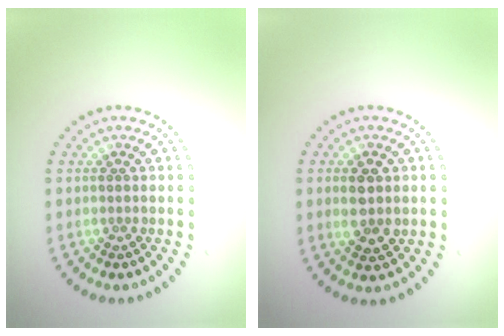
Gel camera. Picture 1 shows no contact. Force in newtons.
{"total": 2.8, "press": 2.8, "slide": 0.4}